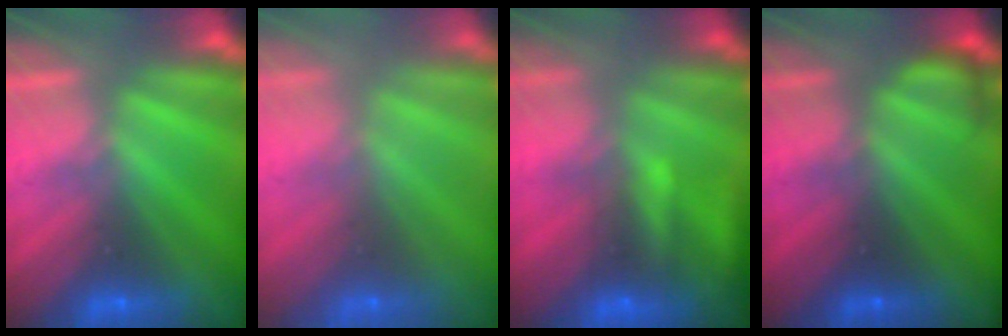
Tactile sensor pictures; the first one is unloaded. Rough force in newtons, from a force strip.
{"total": 8.3}
{"total": 5.9}
{"total": 2.3}